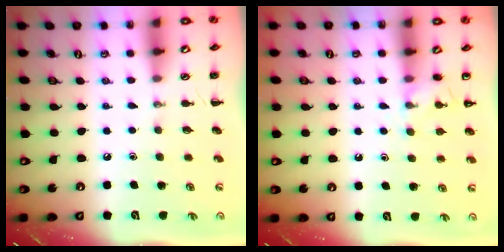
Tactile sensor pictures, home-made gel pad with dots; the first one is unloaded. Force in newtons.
{"total": 7.4, "press": 7.0, "slide": 2.3}